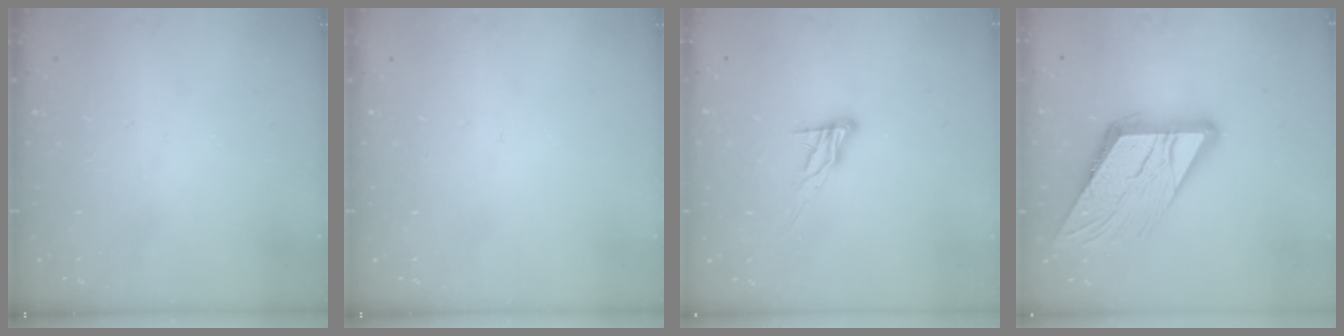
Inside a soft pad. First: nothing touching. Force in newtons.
{"total": 0.0}
{"total": 8.2, "press": 8.2, "slide": 0.2}
{"total": 20.0, "press": 19.8, "slide": 2.2}